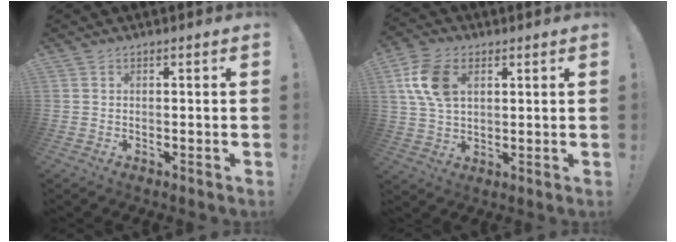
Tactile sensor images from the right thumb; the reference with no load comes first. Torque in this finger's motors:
{"motor_torque": [0.33, 0.33, 0.14, 0.14, 0.04]}